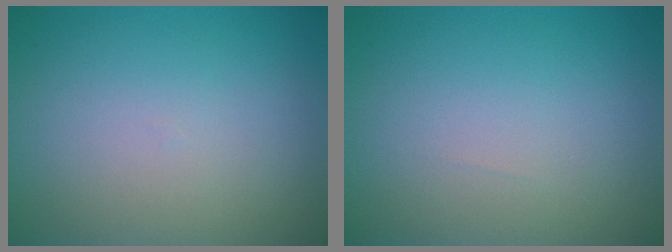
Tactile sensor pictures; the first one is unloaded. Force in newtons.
{"total": 0.0}